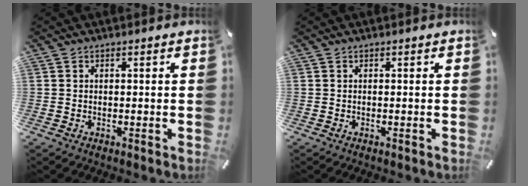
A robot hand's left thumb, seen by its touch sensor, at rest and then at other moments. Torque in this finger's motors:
{"motor_torque": [-0.43, -0.27, -0.01, -0.09, 0.00]}